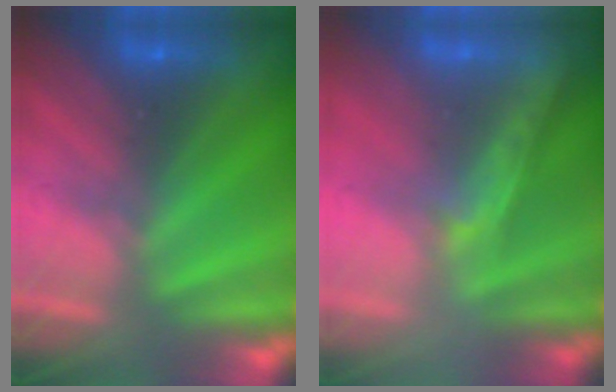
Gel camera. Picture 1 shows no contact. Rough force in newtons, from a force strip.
{"total": 1.8}